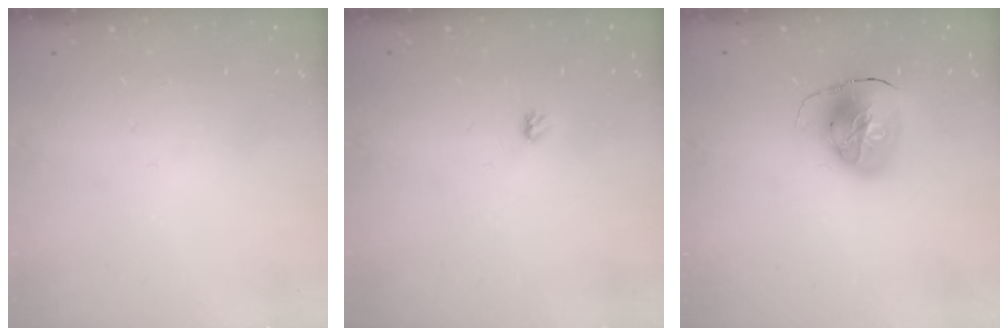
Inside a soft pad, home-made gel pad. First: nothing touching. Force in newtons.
{"total": 2.9, "press": 2.9, "slide": 0.5}
{"total": 11.3, "press": 11.2, "slide": 1.4}